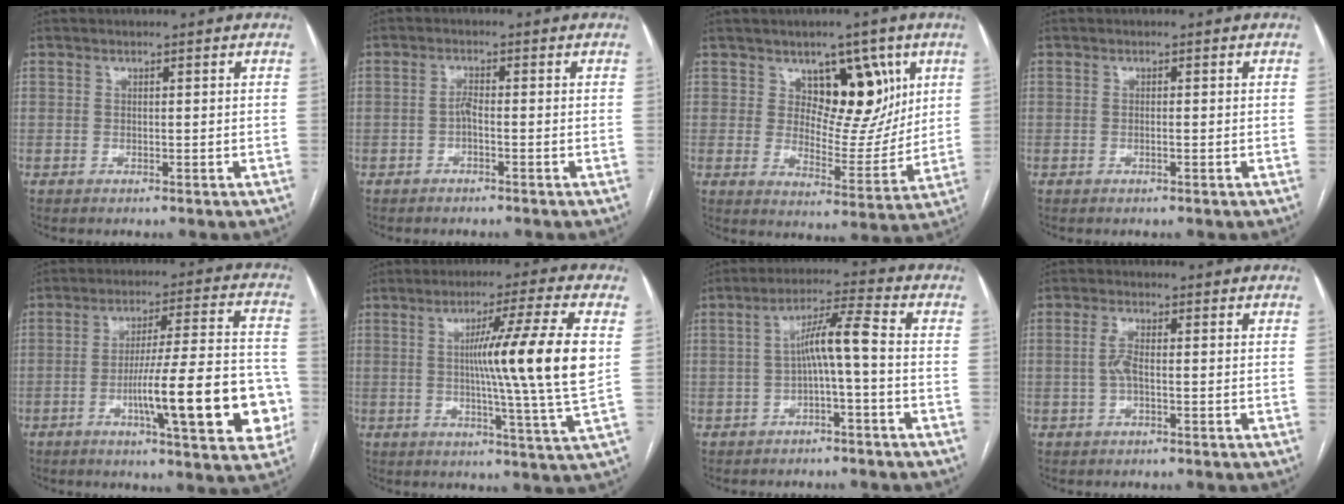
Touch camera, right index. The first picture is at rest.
{"total": 1.6, "force": [-0.6, 0.4, 1.4], "torque": [-0.026, 0.003, -0.014]}
{"total": 10.2, "force": [4.6, 5.7, 7.1], "torque": [-0.087, 0.005, 0.078]}
{"total": 0.5, "force": [-0.2, 0.0, 0.5], "torque": [-0.010, 0.000, -0.002]}
{"total": 18.3, "force": [-5.3, 2.3, 17.4], "torque": [-0.224, 0.017, -0.070]}
{"total": 14.8, "force": [1.6, -2.5, 14.5], "torque": [-0.224, -0.011, 0.020]}
{"total": 6.3, "force": [-1.0, 0.0, 6.2], "torque": [-0.108, 0.027, -0.015]}
{"total": 2.8, "force": [-0.3, 0.8, 2.7], "torque": [-0.059, 0.003, -0.005]}